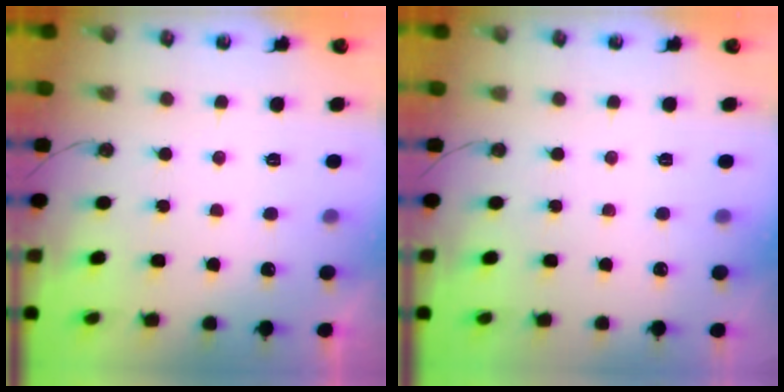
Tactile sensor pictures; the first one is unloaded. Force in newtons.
{"total": 0.0}